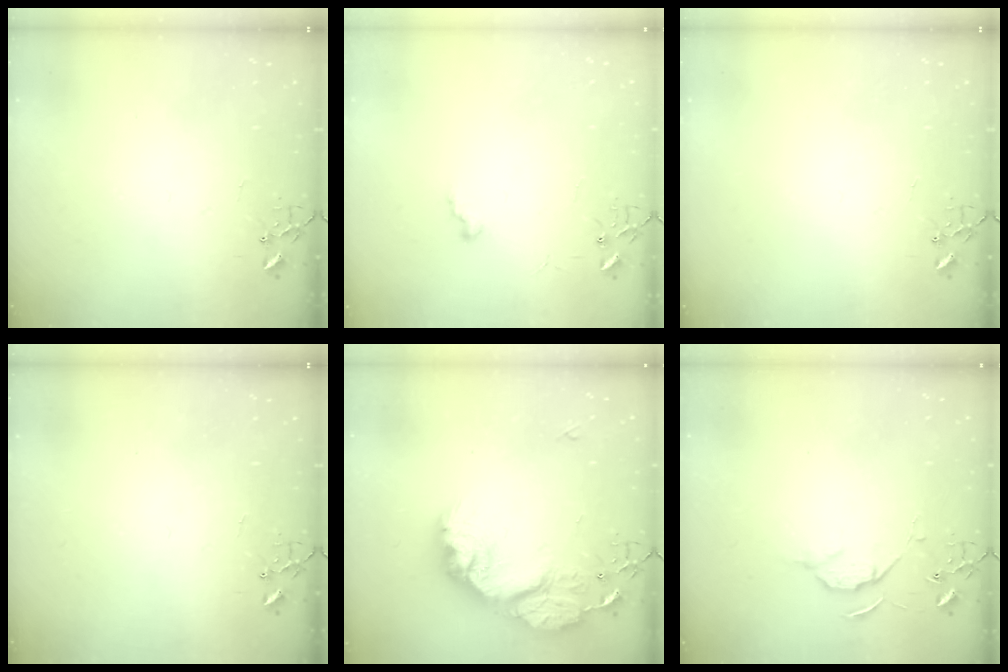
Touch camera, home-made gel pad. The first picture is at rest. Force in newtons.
{"total": 5.3, "press": 5.3, "slide": 0.5}
{"total": 0.0}
{"total": 0.0}
{"total": 22.6, "press": 22.5, "slide": 1.9}
{"total": 5.7, "press": 5.7, "slide": 0.8}